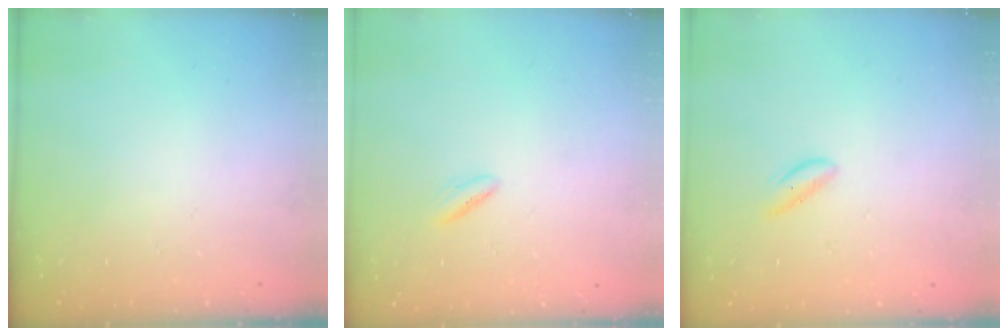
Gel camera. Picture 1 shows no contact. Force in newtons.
{"total": 1.4, "press": 1.2, "slide": 0.7}
{"total": 0.9, "press": 0.8, "slide": 0.4}